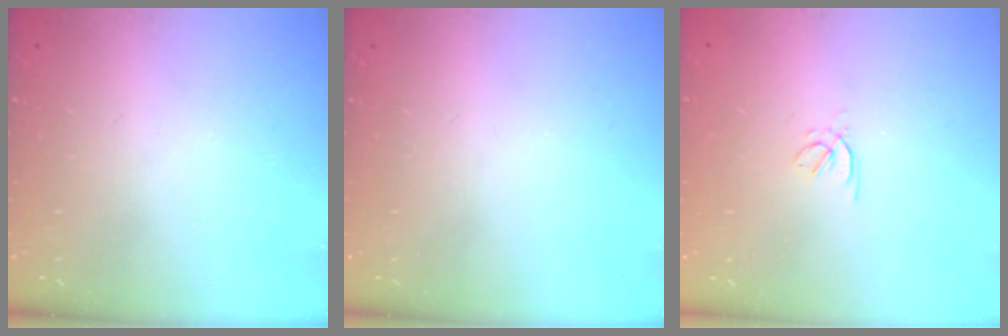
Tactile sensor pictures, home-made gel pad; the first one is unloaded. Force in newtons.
{"total": 0.0}
{"total": 1.6, "press": 1.5, "slide": 0.5}